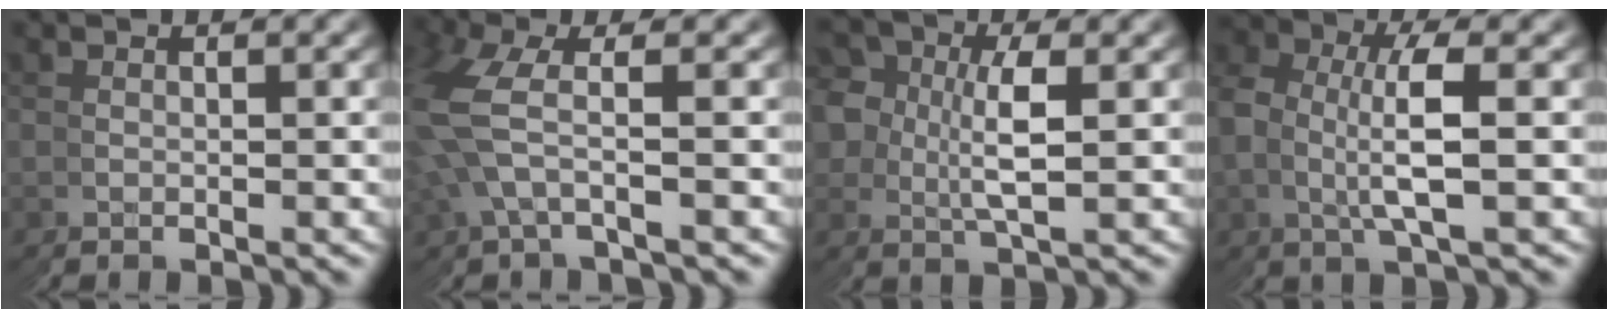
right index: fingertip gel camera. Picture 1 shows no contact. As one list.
[{"total": 4.1, "force": [2.1, 2.9, 2.0], "torque": [-0.079, 0.011, 0.032]}, {"total": 5.1, "force": [1.6, 4.1, 2.7], "torque": [-0.048, -0.006, 0.026]}, {"total": 4.0, "force": [0.9, 2.1, 3.3], "torque": [-0.070, 0.012, 0.010]}]